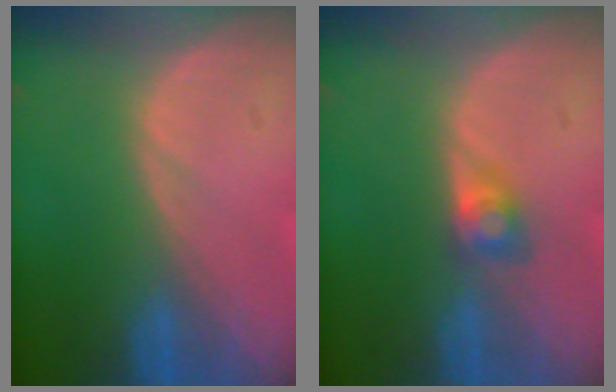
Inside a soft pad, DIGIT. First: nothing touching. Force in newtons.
{"total": 2.7, "press": 2.5, "slide": 1.0}